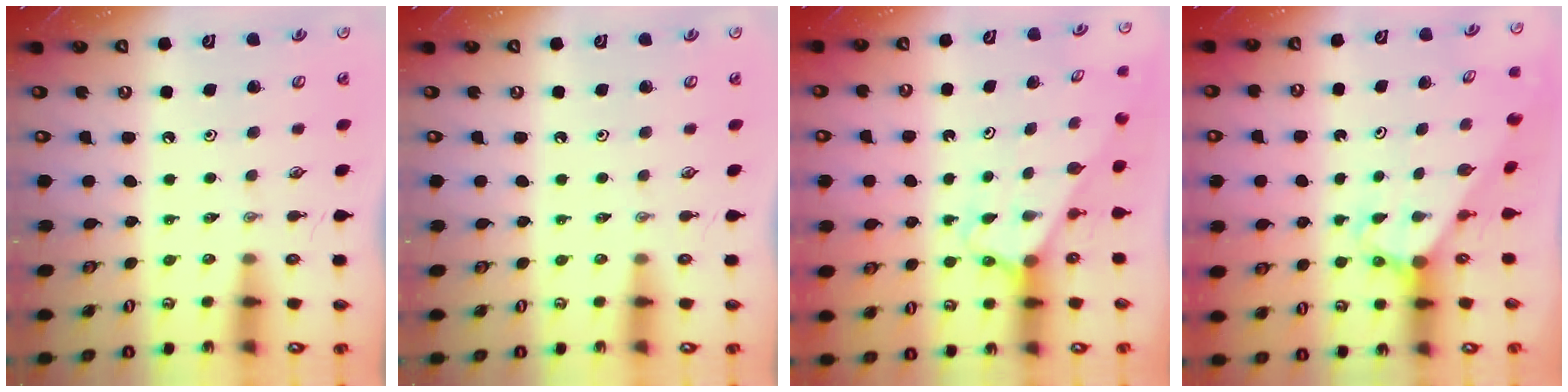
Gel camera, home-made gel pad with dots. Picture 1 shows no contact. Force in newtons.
{"total": 0.0}
{"total": 2.5, "press": 2.5, "slide": 0.2}
{"total": 3.0, "press": 3.0, "slide": 0.2}